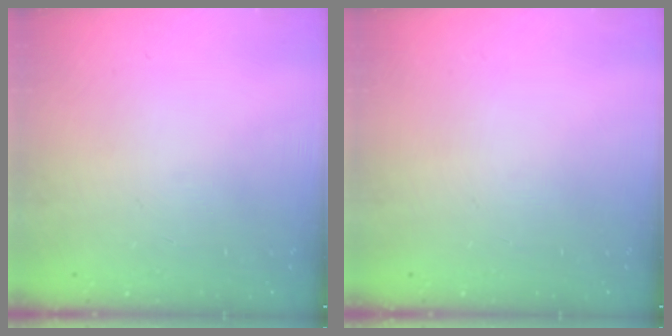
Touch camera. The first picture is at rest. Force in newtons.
{"total": 0.0}